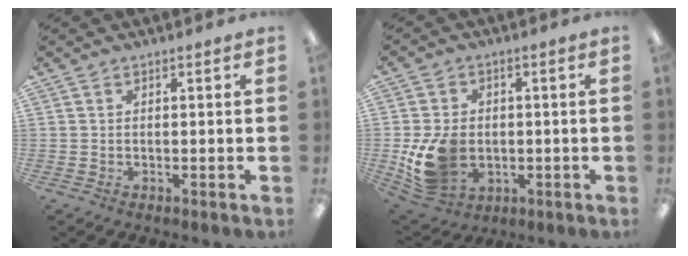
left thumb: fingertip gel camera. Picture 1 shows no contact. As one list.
[{"total": 12.5, "force": [-2.0, 9.6, 7.7], "torque": [-0.152, 0.004, -0.031]}]